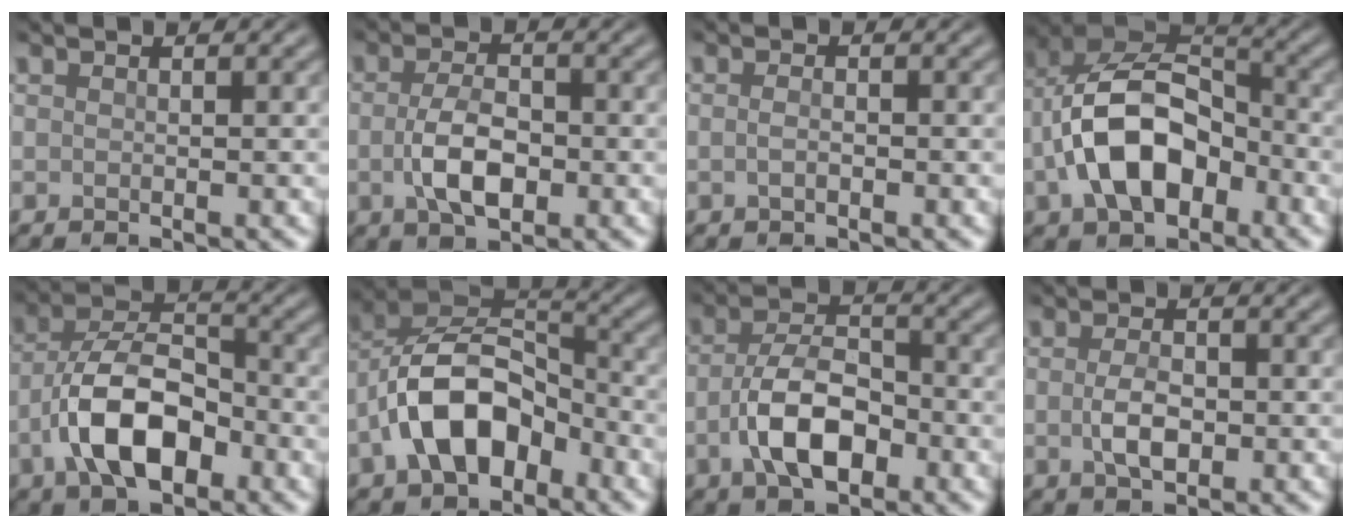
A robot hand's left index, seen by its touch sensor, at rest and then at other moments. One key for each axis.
{"total": 4.5, "fx": -0.9, "fy": 2.4, "fz": 3.7, "tx": -0.081, "ty": -0.002, "tz": -0.018}
{"total": 1.0, "fx": -0.3, "fy": 0.5, "fz": 0.9, "tx": -0.022, "ty": 0.000, "tz": -0.008}
{"total": 10.4, "fx": -2.5, "fy": 6.4, "fz": 7.7, "tx": -0.154, "ty": 0.016, "tz": -0.051}
{"total": 8.4, "fx": -3.1, "fy": 4.4, "fz": 6.4, "tx": -0.119, "ty": 0.012, "tz": -0.062}
{"total": 9.1, "fx": -3.5, "fy": 5.2, "fz": 6.6, "tx": -0.124, "ty": 0.021, "tz": -0.072}
{"total": 6.4, "fx": -2.1, "fy": 3.4, "fz": 5.0, "tx": -0.095, "ty": 0.001, "tz": -0.042}
{"total": 2.9, "fx": -0.4, "fy": 1.6, "fz": 2.4, "tx": -0.050, "ty": -0.002, "tz": -0.007}